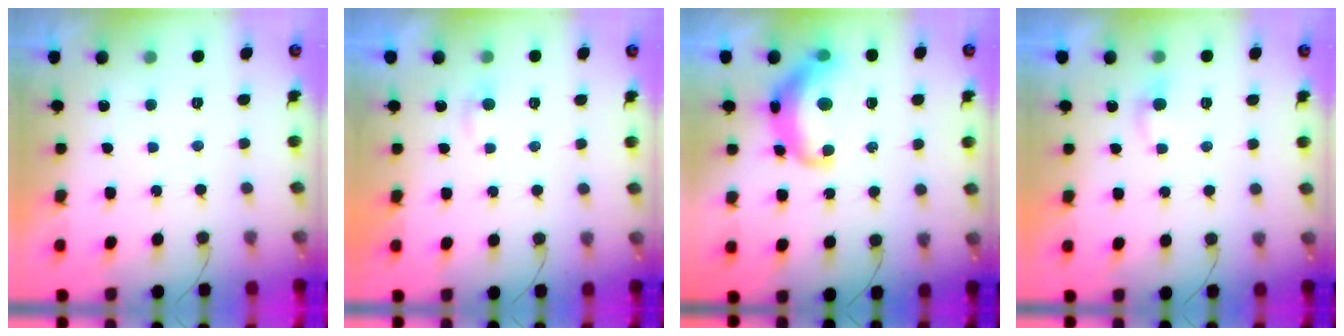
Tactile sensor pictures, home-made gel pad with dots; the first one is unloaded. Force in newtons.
{"total": 2.3, "press": 2.3, "slide": 0.2}
{"total": 14.3, "press": 14.3, "slide": 1.1}
{"total": 2.4, "press": 2.4, "slide": 0.3}